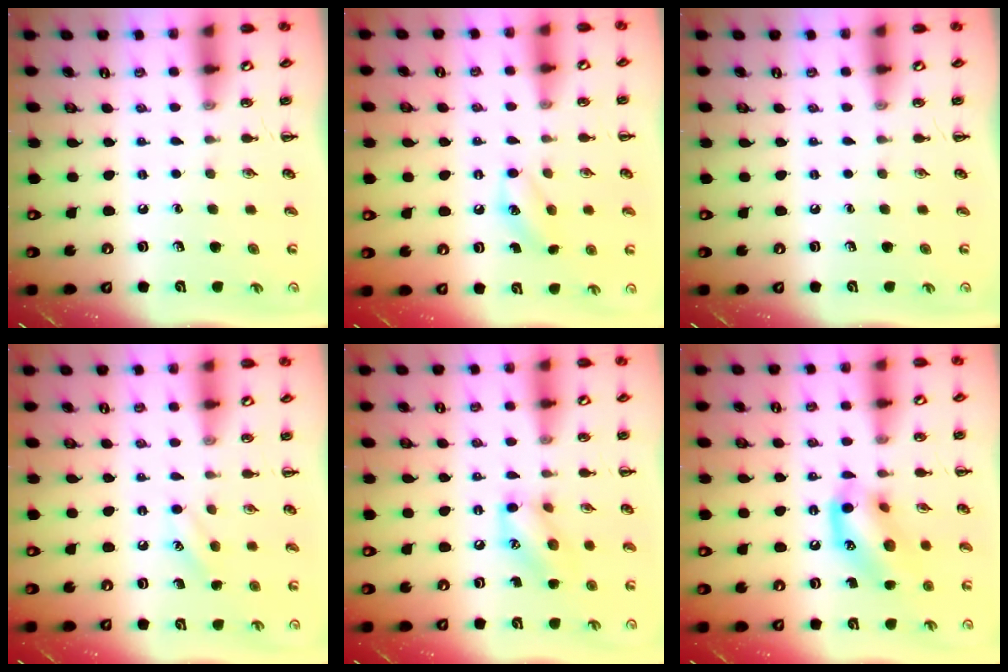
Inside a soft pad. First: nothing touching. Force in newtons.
{"total": 8.0, "press": 7.8, "slide": 1.8}
{"total": 0.0}
{"total": 6.8, "press": 6.6, "slide": 2.0}
{"total": 10.9, "press": 10.8, "slide": 1.2}
{"total": 14.2, "press": 14.1, "slide": 1.5}